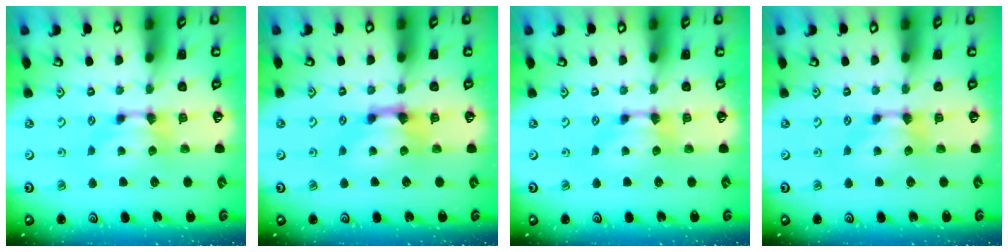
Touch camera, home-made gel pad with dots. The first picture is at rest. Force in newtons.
{"total": 1.5, "press": 0.7, "slide": 1.4}
{"total": 0.0}
{"total": 0.0}